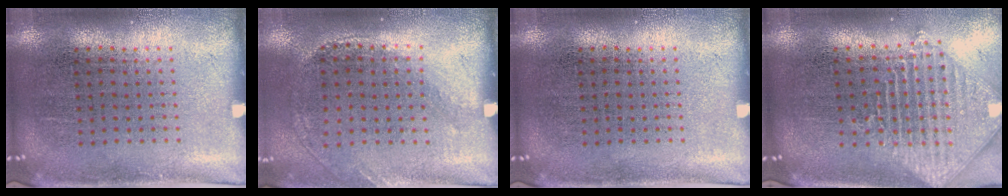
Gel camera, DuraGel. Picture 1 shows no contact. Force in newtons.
{"total": 1.3, "press": 1.0, "slide": 0.8}
{"total": 0.0}
{"total": 2.0, "press": 1.7, "slide": 1.2}